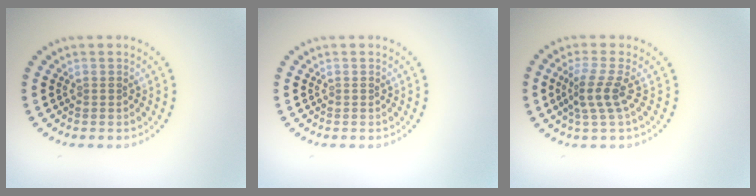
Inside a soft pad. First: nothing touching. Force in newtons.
{"total": 0.0}
{"total": 2.6, "press": 1.9, "slide": 1.7}